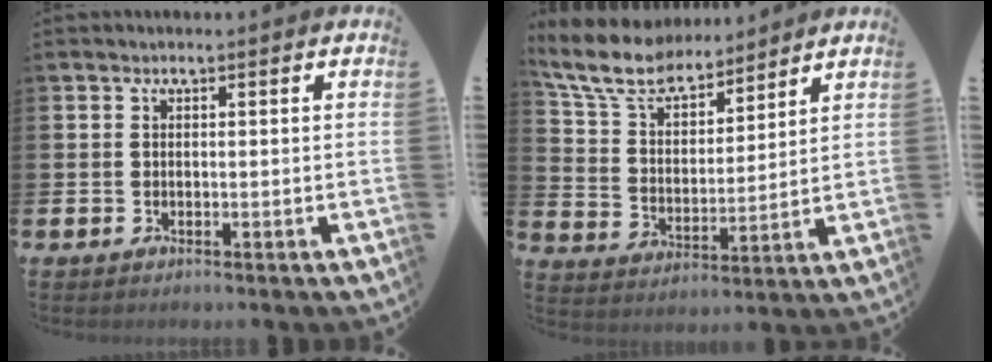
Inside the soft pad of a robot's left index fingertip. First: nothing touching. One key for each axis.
{"total": 9.2, "fx": 8.3, "fy": 2.8, "fz": 2.8, "tx": -0.091, "ty": -0.047, "tz": 0.151}